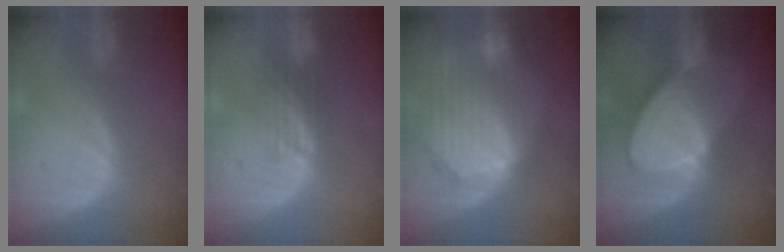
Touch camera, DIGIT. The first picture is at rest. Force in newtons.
{"total": 3.9, "press": 3.1, "slide": 2.3}
{"total": 10.3, "press": 8.9, "slide": 5.1}
{"total": 9.3, "press": 8.3, "slide": 4.3}